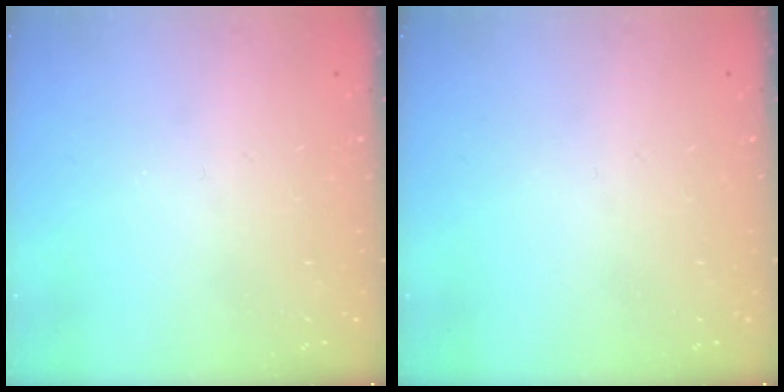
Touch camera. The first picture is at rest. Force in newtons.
{"total": 0.0}